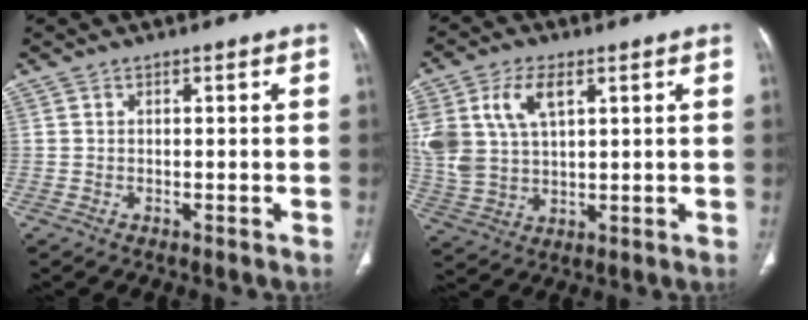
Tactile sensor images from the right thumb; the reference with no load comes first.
{"total": 12.6, "force": [4.6, 7.2, 9.2], "torque": [-0.198, -0.002, 0.101]}